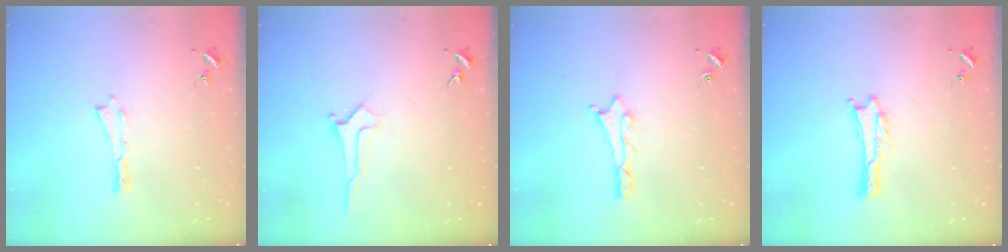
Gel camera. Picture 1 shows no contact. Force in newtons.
{"total": 1.0, "press": 1.0, "slide": 0.0}
{"total": 0.9, "press": 0.8, "slide": 0.1}
{"total": 0.0}